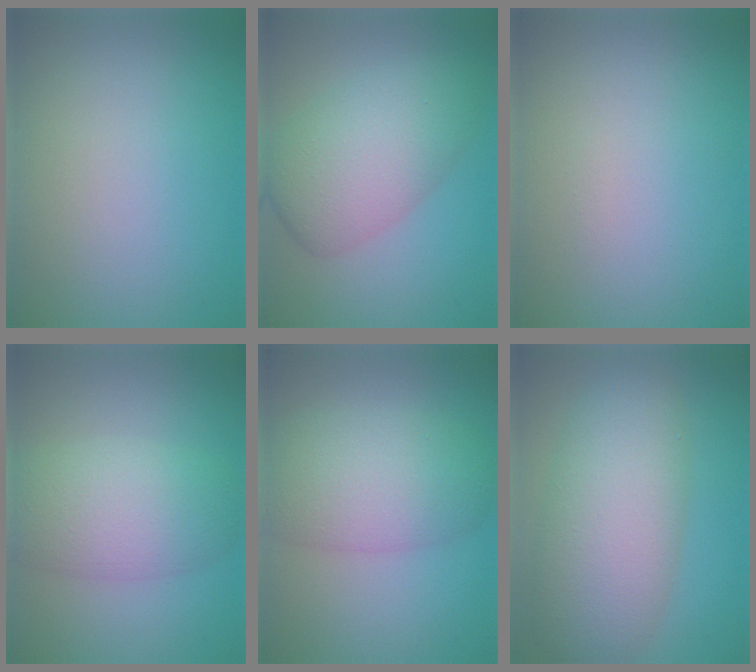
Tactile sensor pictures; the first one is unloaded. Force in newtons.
{"total": 6.8, "press": 6.8, "slide": 0.0}
{"total": 0.0}
{"total": 5.8, "press": 5.8, "slide": 0.3}
{"total": 6.3, "press": 6.3, "slide": 0.3}
{"total": 8.5, "press": 8.5, "slide": 0.6}